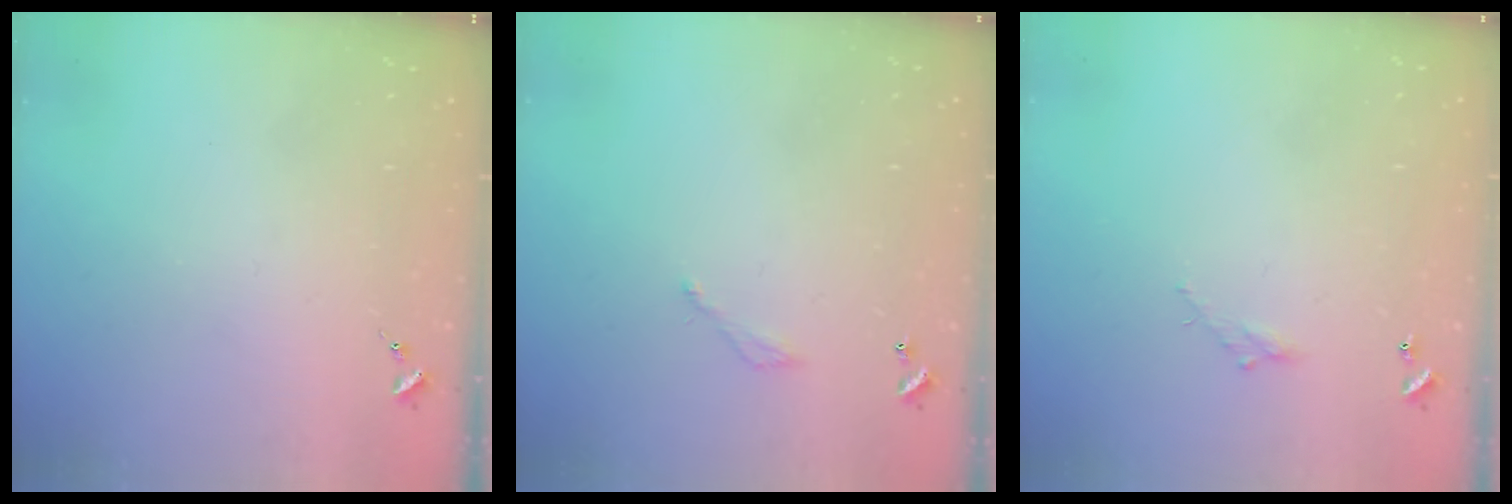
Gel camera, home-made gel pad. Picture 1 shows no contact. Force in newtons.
{"total": 3.8, "press": 3.8, "slide": 0.2}
{"total": 3.5, "press": 3.5, "slide": 0.2}